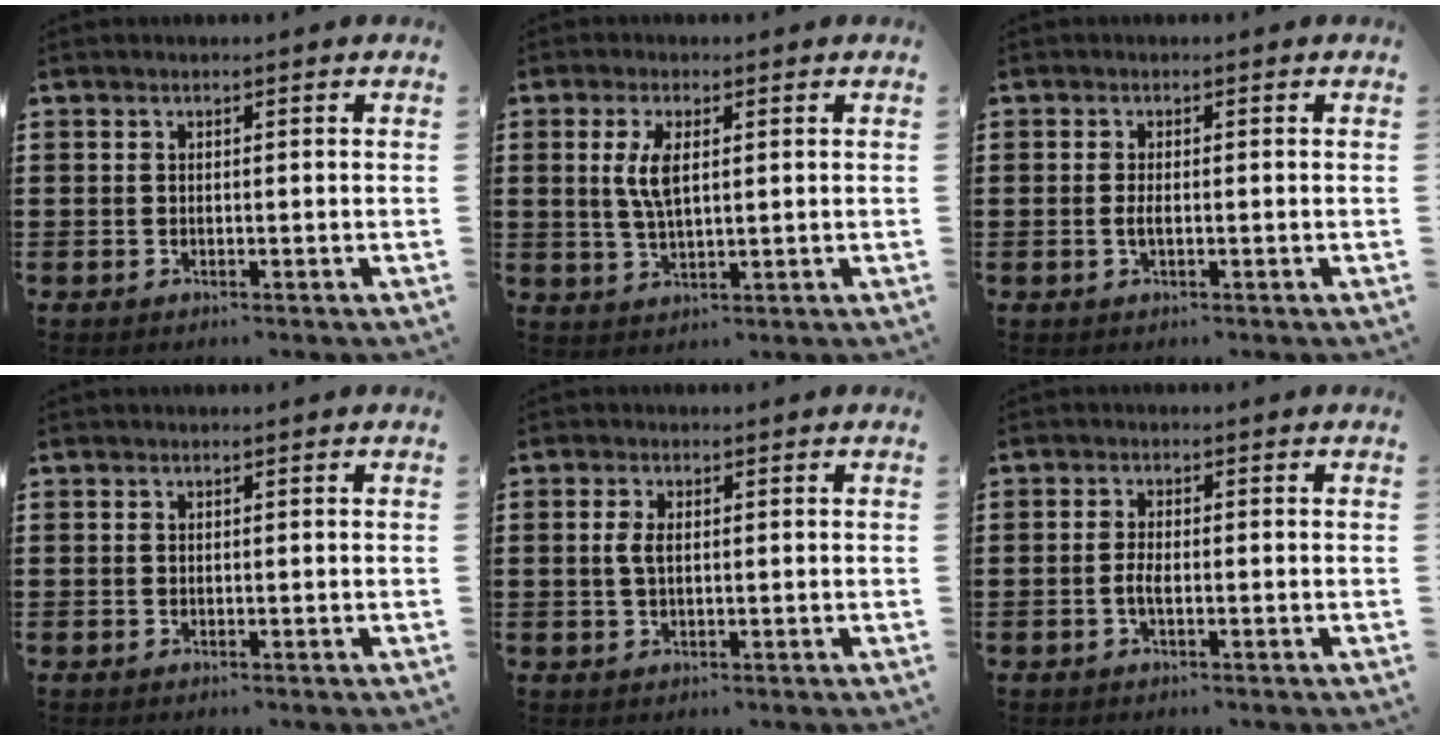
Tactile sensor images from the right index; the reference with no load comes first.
{"total": 4.9, "force": [1.1, 1.8, 4.4], "torque": [-0.099, 0.004, 0.015]}
{"total": 1.5, "force": [-0.3, 0.5, 1.4], "torque": [-0.033, -0.002, -0.008]}
{"total": 0.0}
{"total": 2.3, "force": [0.1, 1.0, 2.1], "torque": [-0.043, 0.004, 0.000]}
{"total": 2.1, "force": [-0.6, 0.7, 1.9], "torque": [-0.042, -0.001, -0.014]}